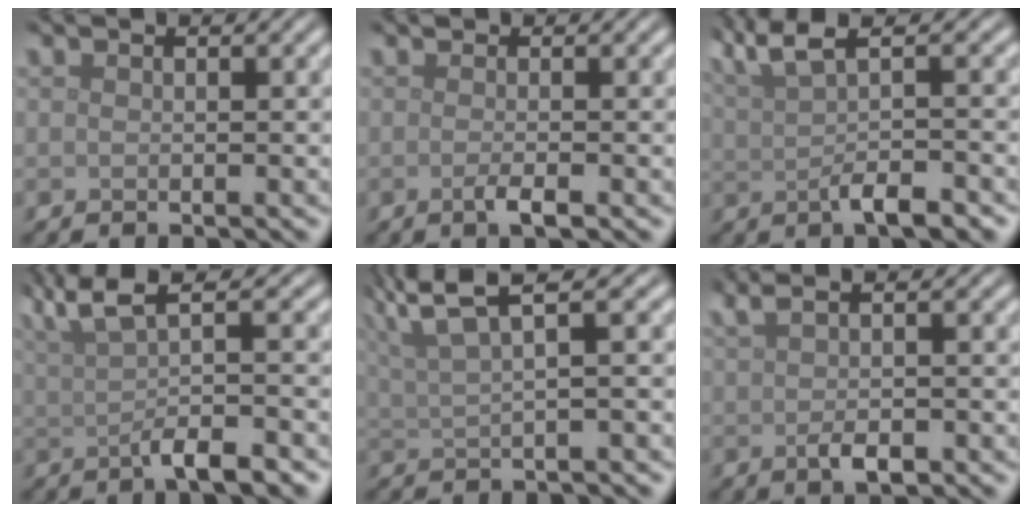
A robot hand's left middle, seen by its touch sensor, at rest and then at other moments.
{"total": 1.5, "force": [-0.5, 0.4, 1.4], "torque": [-0.026, -0.003, -0.013]}
{"total": 5.9, "force": [1.2, 1.8, 5.5], "torque": [-0.088, 0.007, 0.021]}
{"total": 6.6, "force": [1.0, 1.9, 6.2], "torque": [-0.097, 0.010, 0.016]}
{"total": 5.7, "force": [3.6, 1.0, 4.3], "torque": [-0.078, 0.019, 0.058]}
{"total": 3.5, "force": [0.6, 1.1, 3.3], "torque": [-0.061, 0.005, 0.010]}